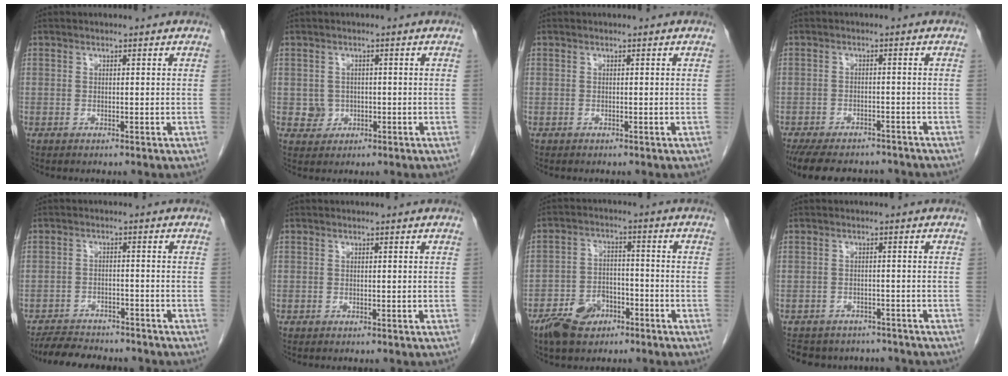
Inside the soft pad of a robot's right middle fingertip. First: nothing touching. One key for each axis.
{"total": 2.5, "fx": -0.4, "fy": 2.4, "fz": 0.5, "tx": -0.003, "ty": 0.005, "tz": 0.001}
{"total": 0.0}
{"total": 14.4, "fx": -12.3, "fy": 5.2, "fz": 5.5, "tx": -0.130, "ty": -0.007, "tz": -0.163}
{"total": 9.3, "fx": -8.4, "fy": 2.6, "fz": 2.8, "tx": -0.043, "ty": -0.003, "tz": -0.126}
{"total": 0.0}
{"total": 7.9, "fx": -5.2, "fy": 4.5, "fz": 3.8, "tx": -0.080, "ty": 0.004, "tz": -0.089}
{"total": 10.9, "fx": -9.6, "fy": 4.6, "fz": 2.3, "tx": -0.046, "ty": 0.011, "tz": -0.116}